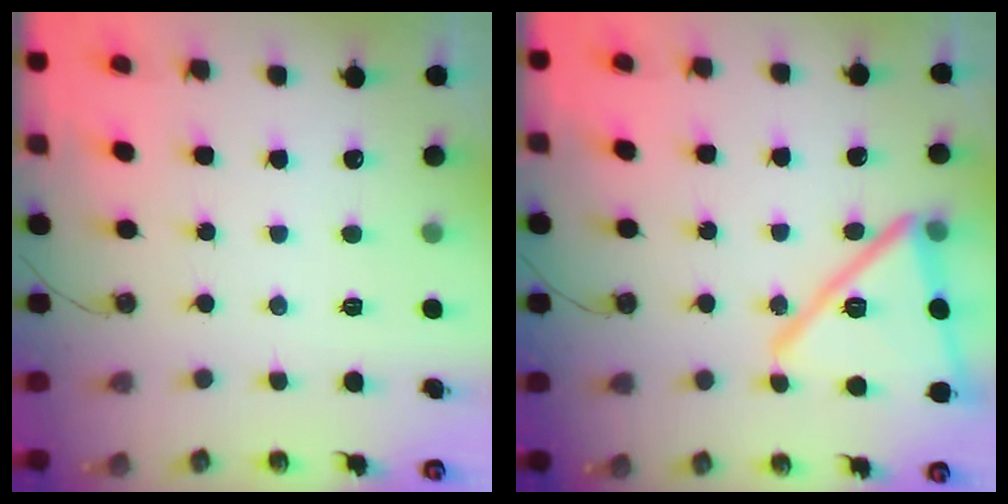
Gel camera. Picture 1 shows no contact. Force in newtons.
{"total": 19.5, "press": 19.4, "slide": 1.5}